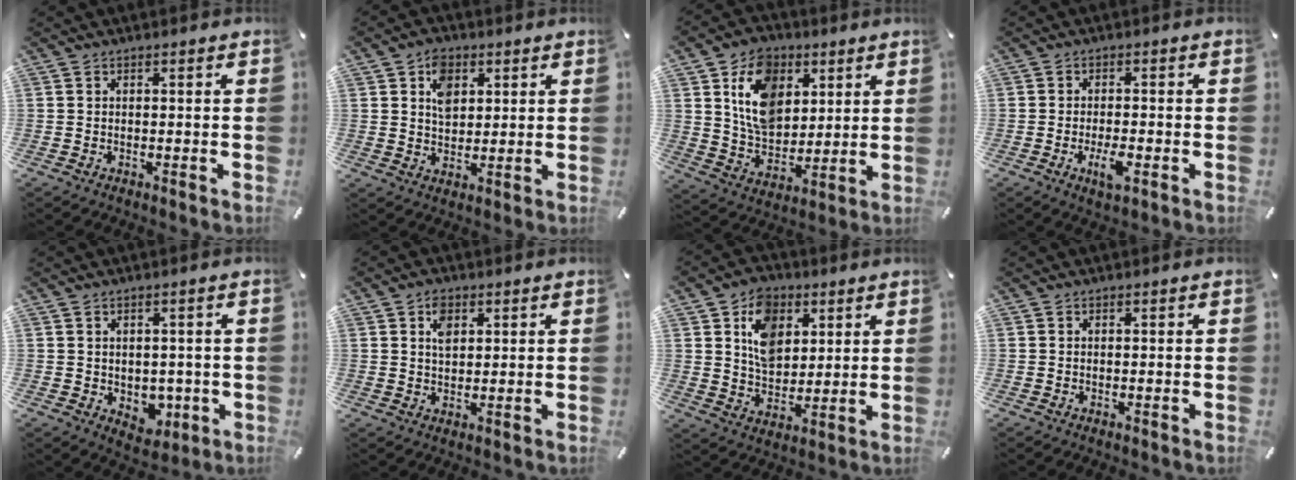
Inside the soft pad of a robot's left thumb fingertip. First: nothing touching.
{"total": 6.4, "force": [2.5, 4.9, 3.2], "torque": [-0.046, -0.002, 0.041]}
{"total": 13.3, "force": [5.2, 10.3, 6.7], "torque": [-0.123, -0.010, 0.099]}
{"total": 4.8, "force": [-1.9, 1.8, 4.1], "torque": [-0.084, 0.002, -0.036]}
{"total": 3.9, "force": [0.5, 3.7, 1.0], "torque": [0.001, -0.003, 0.009]}
{"total": 4.1, "force": [1.7, 2.8, 2.5], "torque": [-0.041, -0.001, 0.027]}
{"total": 10.7, "force": [4.3, 8.3, 5.2], "torque": [-0.084, -0.001, 0.079]}
{"total": 0.0}